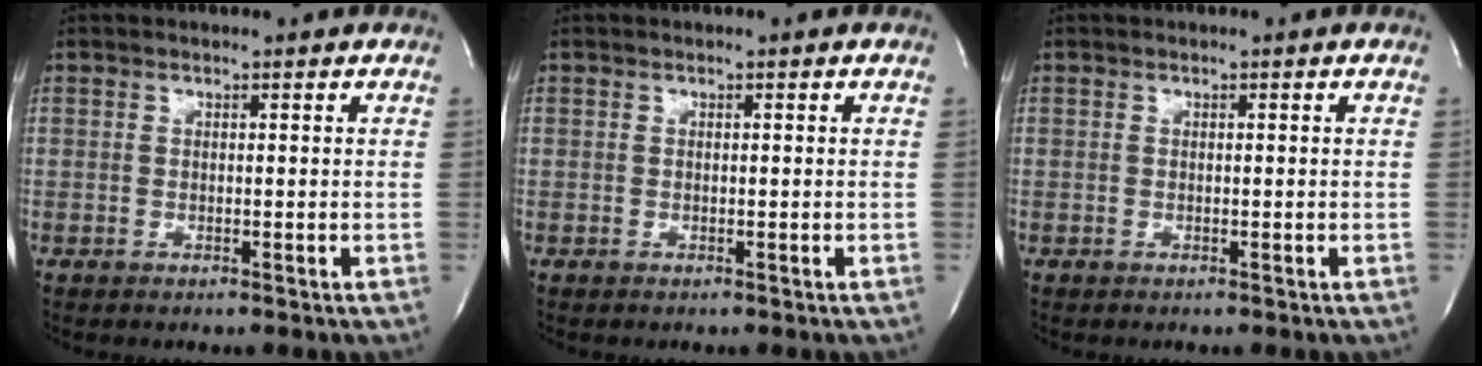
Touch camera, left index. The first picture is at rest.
{"total": 0.0}
{"total": 0.0}